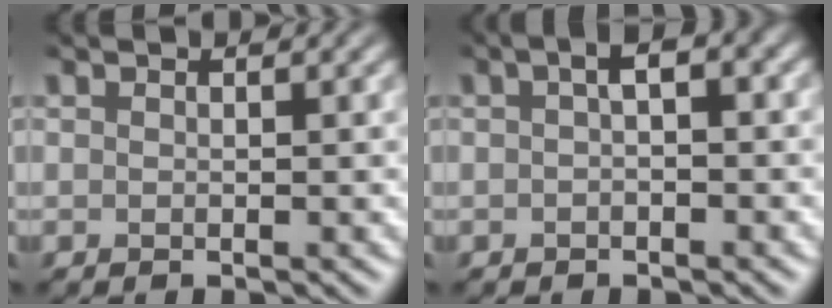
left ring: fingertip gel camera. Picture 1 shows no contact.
{"total": 1.6, "force": [0.0, 0.3, 1.5], "torque": [-0.025, 0.006, -0.003]}